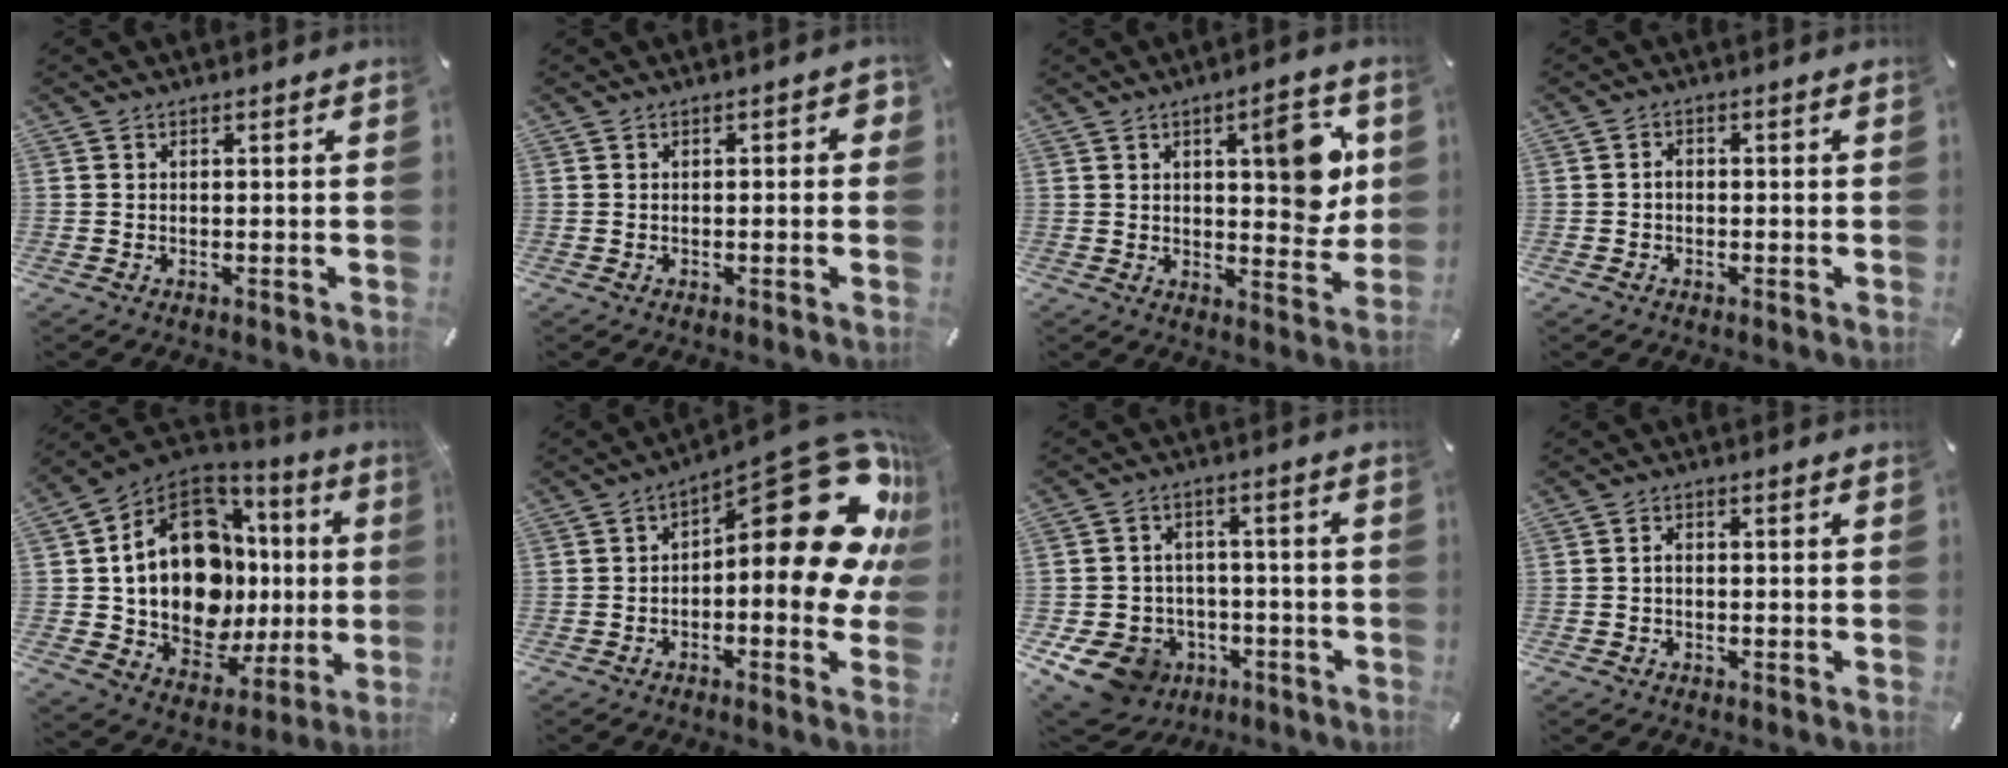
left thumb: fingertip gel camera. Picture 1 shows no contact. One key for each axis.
{"total": 1.5, "fx": -0.4, "fy": 0.8, "fz": 1.2, "tx": -0.013, "ty": 0.001, "tz": -0.009}
{"total": 11.9, "fx": 3.9, "fy": 5.3, "fz": 9.9, "tx": -0.109, "ty": -0.017, "tz": 0.057}
{"total": 1.7, "fx": -0.5, "fy": 1.3, "fz": 0.9, "tx": -0.019, "ty": 0.006, "tz": -0.012}
{"total": 20.2, "fx": 2.8, "fy": 14.2, "fz": 14.0, "tx": -0.283, "ty": -0.038, "tz": 0.054}
{"total": 26.0, "fx": 7.9, "fy": 11.2, "fz": 22.1, "tx": -0.264, "ty": -0.076, "tz": 0.146}
{"total": 11.2, "fx": -5.4, "fy": 9.0, "fz": 4.0, "tx": -0.090, "ty": 0.035, "tz": -0.089}
{"total": 1.4, "fx": -0.5, "fy": 0.8, "fz": 0.9, "tx": -0.020, "ty": 0.005, "tz": -0.013}